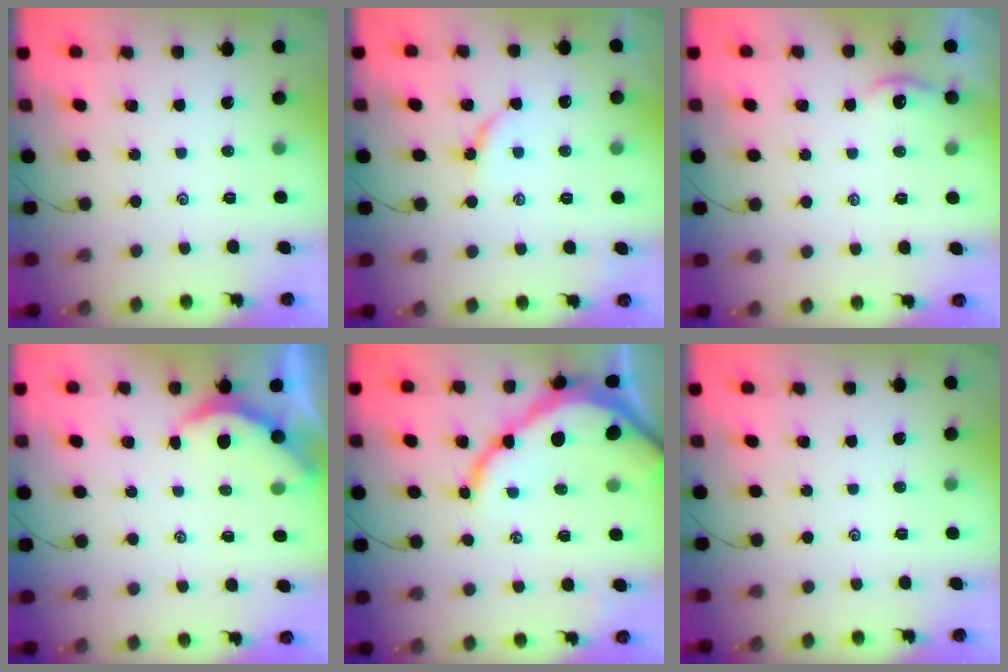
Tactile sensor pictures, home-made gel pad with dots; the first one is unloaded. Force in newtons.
{"total": 4.2, "press": 4.1, "slide": 0.6}
{"total": 1.5, "press": 1.5, "slide": 0.2}
{"total": 3.3, "press": 3.3, "slide": 0.3}
{"total": 12.2, "press": 12.1, "slide": 1.3}
{"total": 0.0}